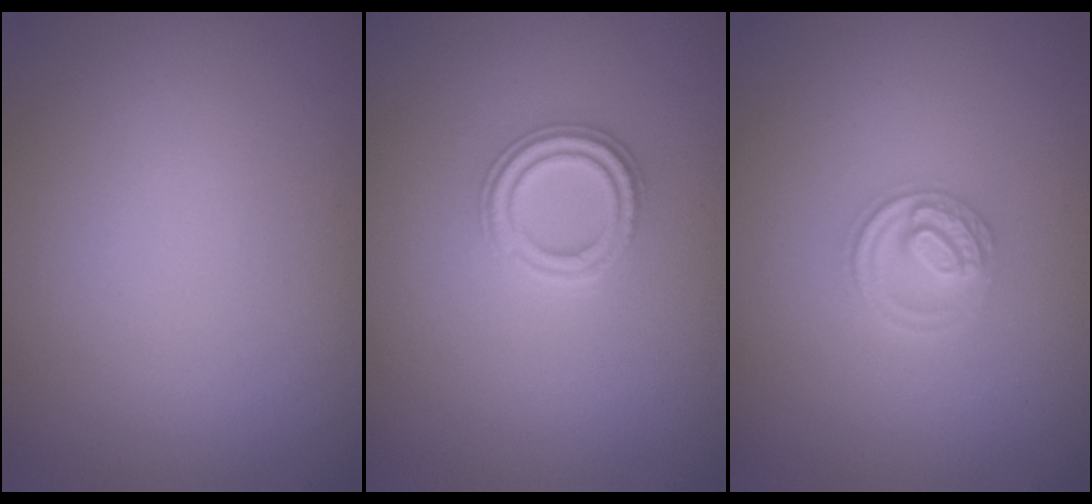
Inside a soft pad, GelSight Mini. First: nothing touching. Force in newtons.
{"total": 2.6, "press": 2.6, "slide": 0.4}
{"total": 2.5, "press": 2.4, "slide": 0.3}